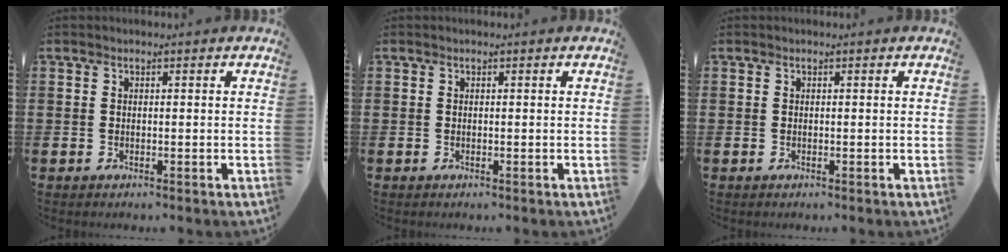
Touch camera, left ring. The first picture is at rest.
{"total": 0.0}
{"total": 0.0}